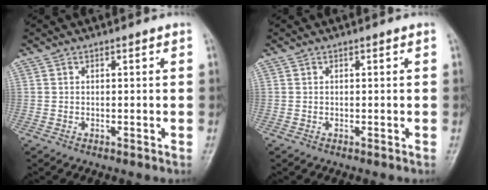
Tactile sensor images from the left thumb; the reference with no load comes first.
{"total": 0.0}